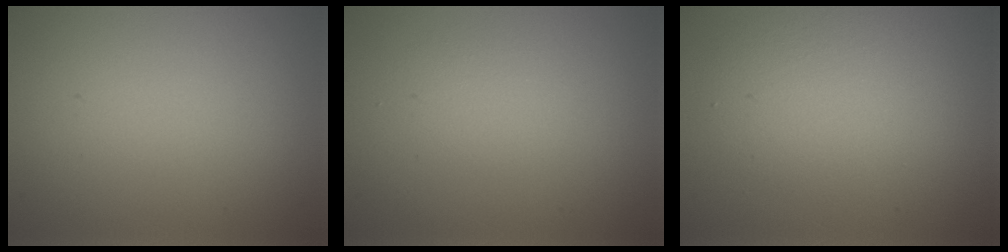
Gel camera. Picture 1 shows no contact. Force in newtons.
{"total": 1.3, "press": 1.3, "slide": 0.1}
{"total": 3.6, "press": 3.5, "slide": 0.3}